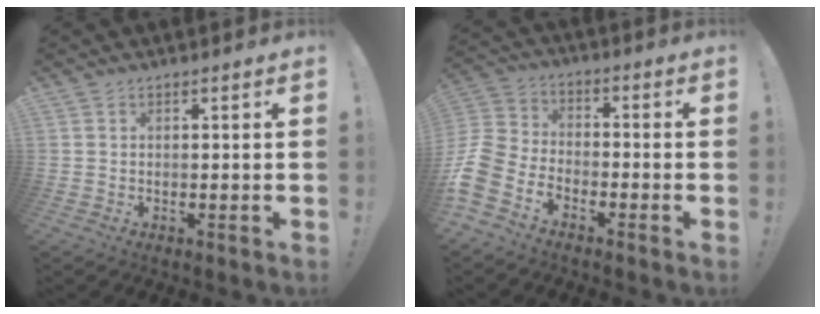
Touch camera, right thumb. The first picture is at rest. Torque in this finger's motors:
{"motor_torque": [1.48, 0.93, -0.06, -0.34, 0.02]}